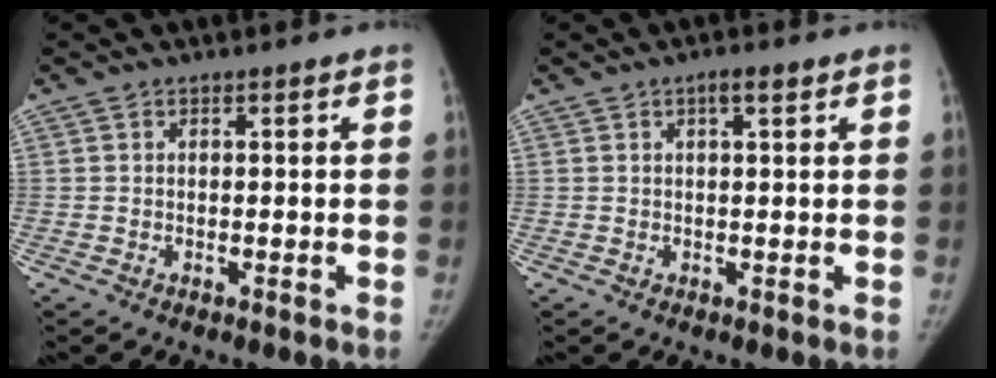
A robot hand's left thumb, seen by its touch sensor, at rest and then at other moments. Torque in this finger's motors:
{"motor_torque": [0.15, -0.05, 0.61, -0.55, 0.14]}